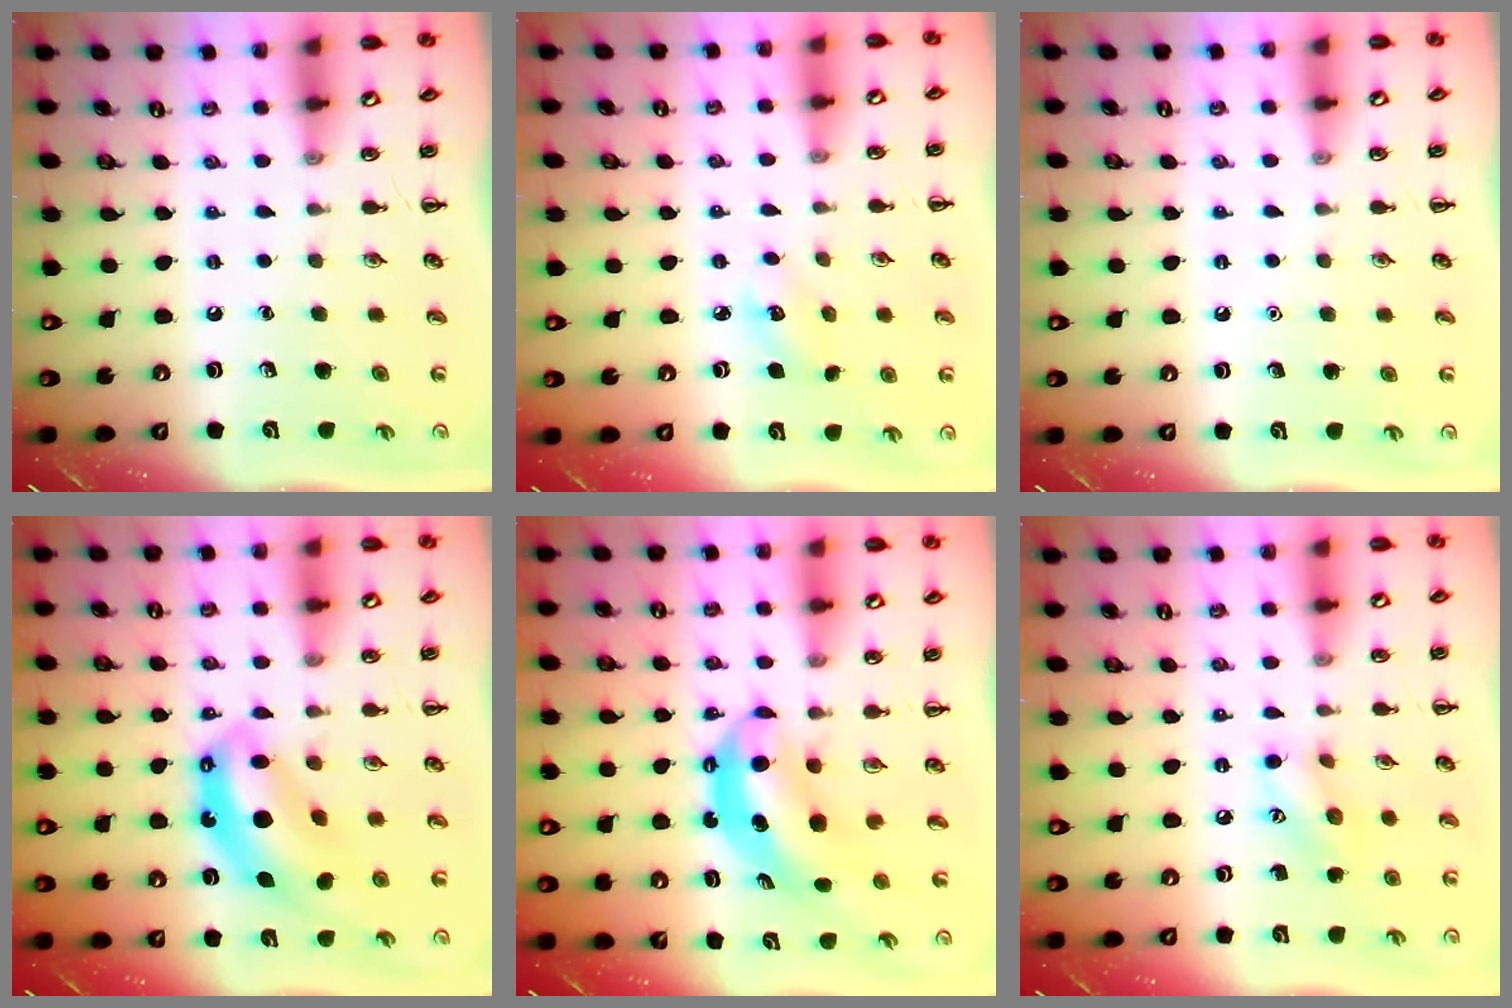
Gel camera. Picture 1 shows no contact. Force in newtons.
{"total": 4.2, "press": 4.0, "slide": 1.2}
{"total": 1.6, "press": 1.6, "slide": 0.1}
{"total": 10.9, "press": 10.5, "slide": 3.0}
{"total": 6.6, "press": 6.5, "slide": 1.3}
{"total": 8.6, "press": 8.6, "slide": 0.4}